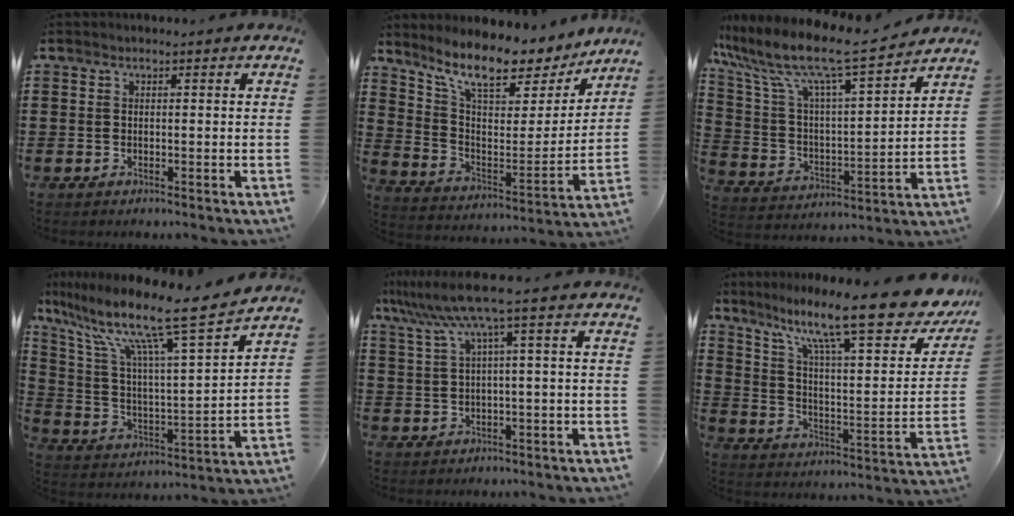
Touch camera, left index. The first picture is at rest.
{"total": 9.9, "force": [8.4, 2.5, 4.6], "torque": [-0.112, -0.059, 0.142]}
{"total": 9.6, "force": [7.9, 1.0, 5.4], "torque": [-0.139, -0.057, 0.128]}
{"total": 13.2, "force": [9.9, 0.6, 8.8], "torque": [-0.196, -0.066, 0.155]}
{"total": 6.8, "force": [2.5, -0.5, 6.4], "torque": [-0.143, -0.022, 0.035]}
{"total": 15.0, "force": [11.4, 1.7, 9.7], "torque": [-0.188, -0.073, 0.183]}